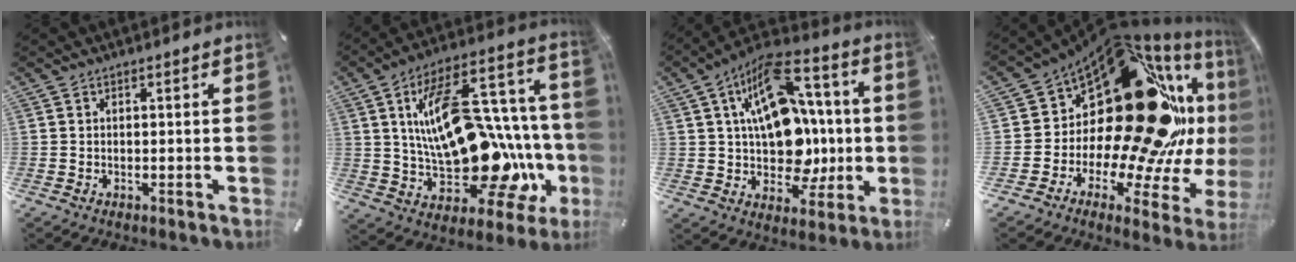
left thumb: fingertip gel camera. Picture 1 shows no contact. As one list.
[{"total": 28.0, "force": [-1.1, 15.4, 23.3], "torque": [-0.382, -0.014, -0.004]}, {"total": 19.9, "force": [3.5, 13.7, 14.0], "torque": [-0.235, -0.027, 0.064]}, {"total": 29.8, "force": [9.1, 16.7, 23.0], "torque": [-0.330, -0.130, 0.198]}]